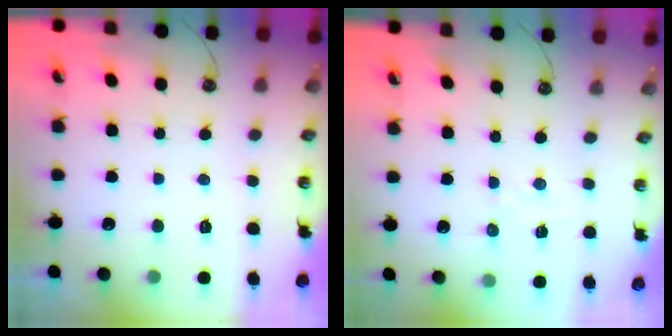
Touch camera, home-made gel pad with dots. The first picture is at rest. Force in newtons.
{"total": 4.0, "press": 3.9, "slide": 0.5}